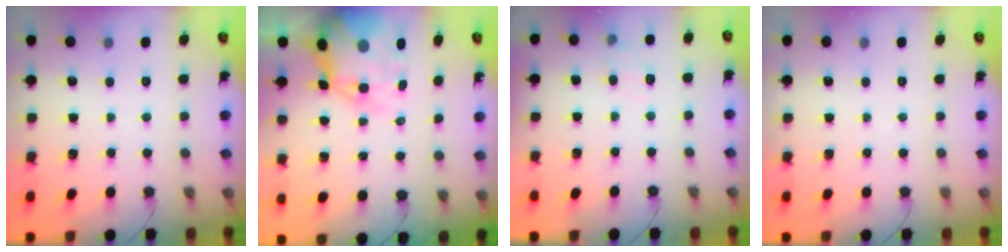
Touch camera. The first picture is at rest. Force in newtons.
{"total": 13.5, "press": 13.1, "slide": 3.4}
{"total": 6.3, "press": 6.1, "slide": 1.7}
{"total": 0.0}